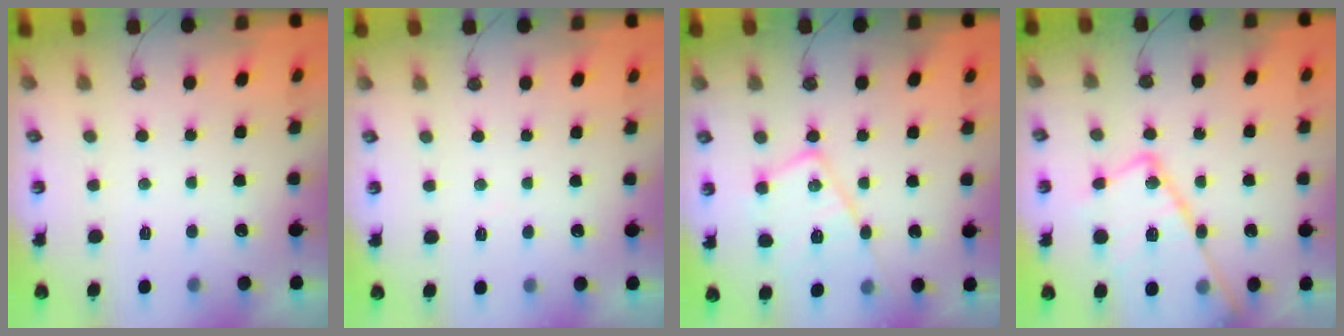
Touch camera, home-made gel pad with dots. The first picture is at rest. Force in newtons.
{"total": 2.7, "press": 2.7, "slide": 0.5}
{"total": 15.2, "press": 15.2, "slide": 0.8}
{"total": 22.7, "press": 22.7, "slide": 1.9}